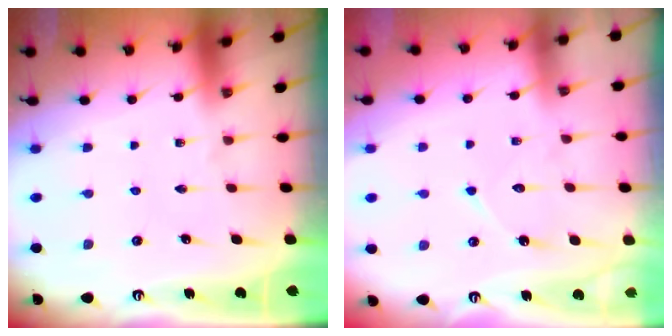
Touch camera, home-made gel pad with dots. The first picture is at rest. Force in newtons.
{"total": 7.2, "press": 7.2, "slide": 0.7}